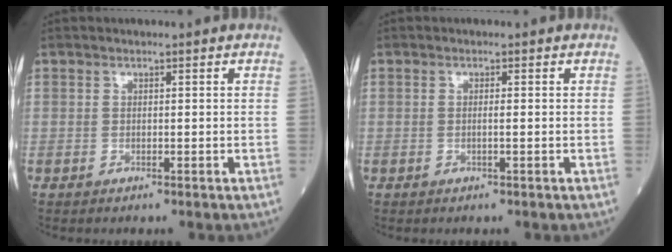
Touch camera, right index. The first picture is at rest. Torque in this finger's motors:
{"motor_torque": [-0.16, 0.01, -0.04, 0.00]}